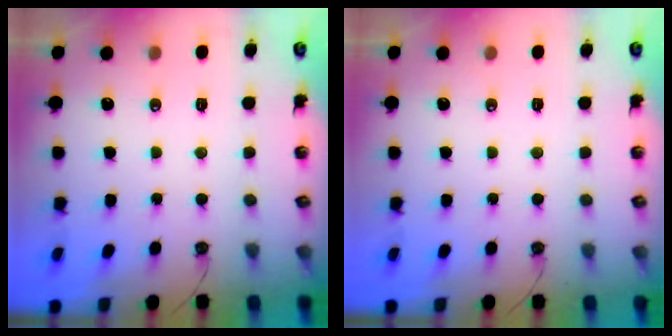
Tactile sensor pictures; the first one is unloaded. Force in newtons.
{"total": 0.0}